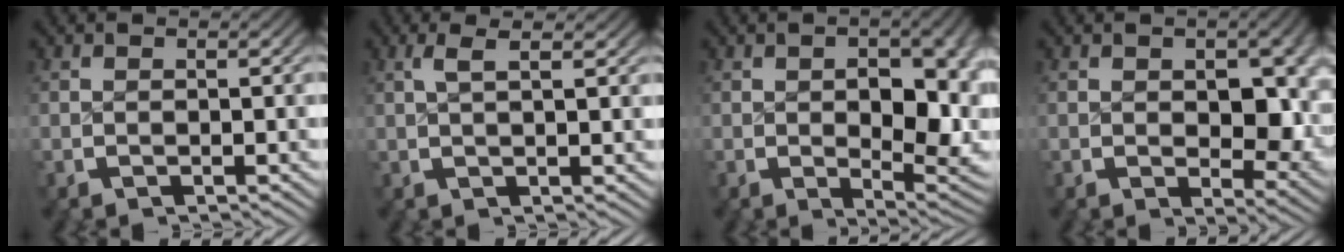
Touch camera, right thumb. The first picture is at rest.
{"total": 1.9, "force": [1.3, 0.1, 1.5], "torque": [-0.027, 0.002, 0.027]}
{"total": 7.3, "force": [-0.2, 3.7, 6.2], "torque": [-0.093, -0.035, 0.013]}
{"total": 5.8, "force": [0.5, 3.6, 4.5], "torque": [-0.065, -0.035, 0.022]}